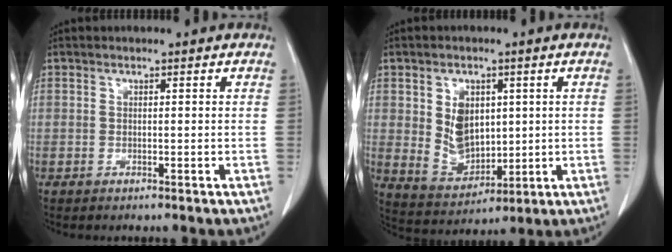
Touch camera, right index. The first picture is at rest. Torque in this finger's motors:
{"motor_torque": [0.89, 0.10, 0.39, 0.13]}